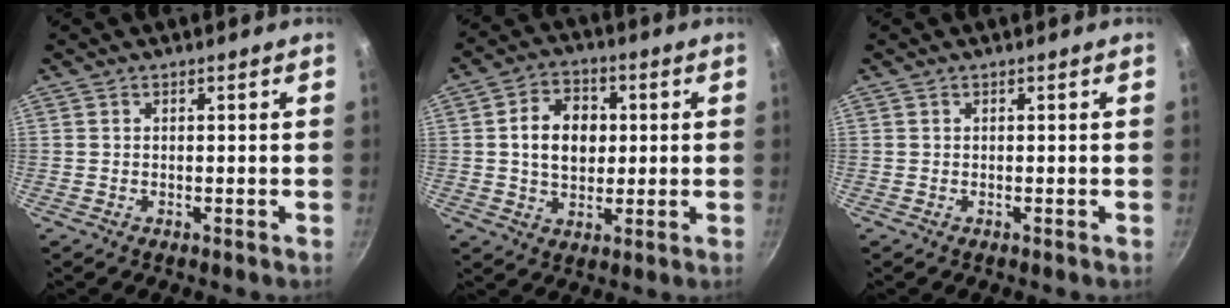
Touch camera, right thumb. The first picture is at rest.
{"total": 10.0, "force": [1.1, 7.4, 6.6], "torque": [-0.086, 0.009, 0.013]}
{"total": 0.0}